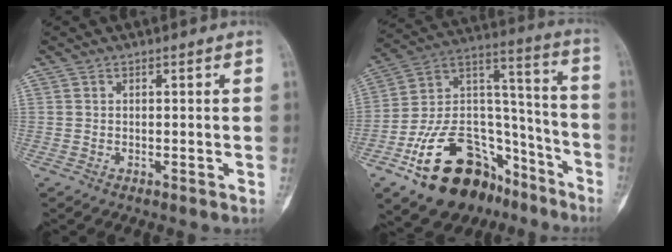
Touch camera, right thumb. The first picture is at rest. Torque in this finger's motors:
{"motor_torque": [3.07, 1.77, 1.57, -1.20, 0.44]}